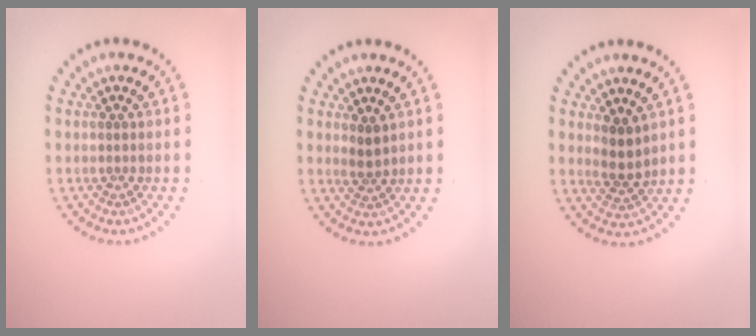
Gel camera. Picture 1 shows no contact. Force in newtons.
{"total": 1.3, "press": 1.1, "slide": 0.8}
{"total": 2.2, "press": 1.9, "slide": 1.2}